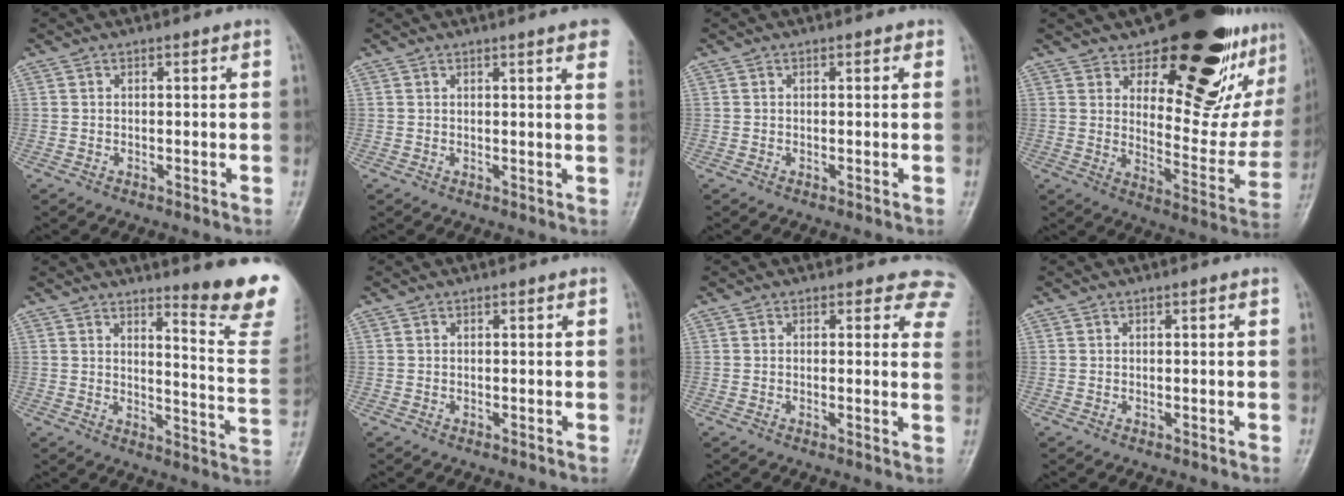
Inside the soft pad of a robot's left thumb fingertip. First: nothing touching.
{"total": 6.7, "force": [4.4, 0.8, 5.0], "torque": [-0.048, -0.003, 0.038]}
{"total": 0.6, "force": [0.3, 0.5, 0.2], "torque": [0.009, 0.001, -0.002]}
{"total": 26.5, "force": [15.4, 11.0, 18.5], "torque": [-0.194, -0.085, 0.222]}
{"total": 14.3, "force": [11.5, 1.3, 8.4], "torque": [-0.081, -0.122, 0.138]}
{"total": 0.0}
{"total": 6.4, "force": [5.3, 3.4, 1.4], "torque": [0.031, -0.016, 0.025]}
{"total": 0.0}